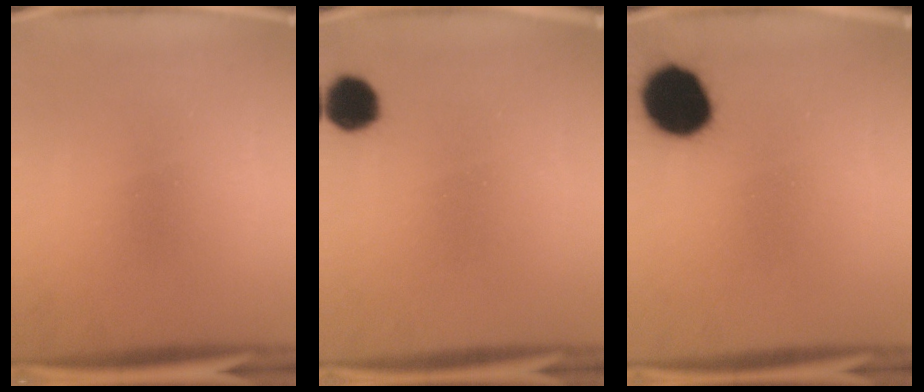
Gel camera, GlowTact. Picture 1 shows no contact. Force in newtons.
{"total": 5.7}
{"total": 13.6}